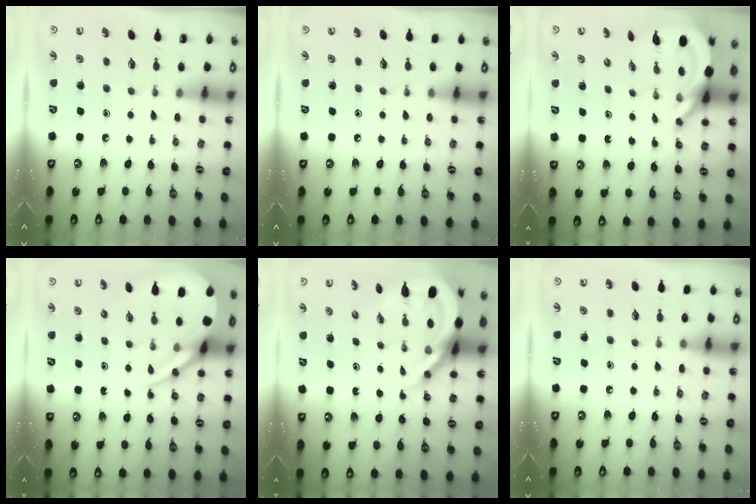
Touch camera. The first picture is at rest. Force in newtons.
{"total": 3.2, "press": 3.1, "slide": 0.5}
{"total": 7.0, "press": 6.9, "slide": 1.0}
{"total": 8.8, "press": 8.7, "slide": 0.9}
{"total": 10.3, "press": 10.3, "slide": 1.2}
{"total": 5.5, "press": 5.5, "slide": 0.8}